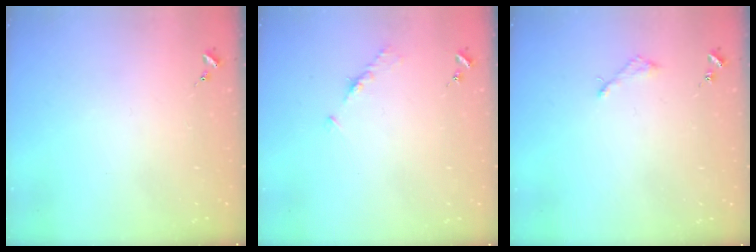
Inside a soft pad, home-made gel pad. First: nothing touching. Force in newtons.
{"total": 4.3, "press": 4.2, "slide": 0.5}
{"total": 2.2, "press": 2.2, "slide": 0.2}